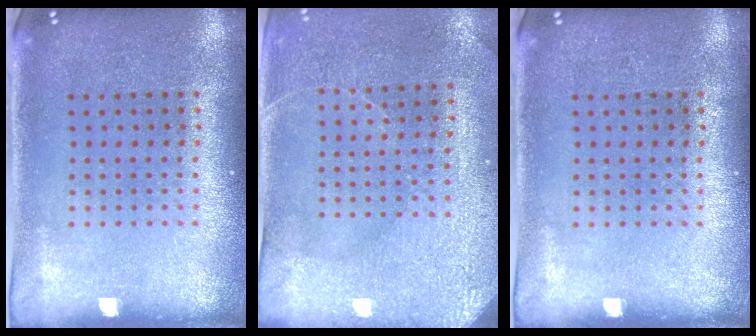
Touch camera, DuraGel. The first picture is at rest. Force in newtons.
{"total": 2.9, "press": 2.8, "slide": 0.7}
{"total": 0.0}